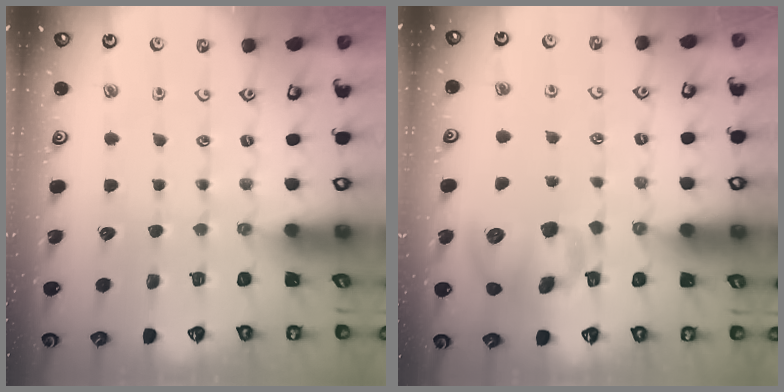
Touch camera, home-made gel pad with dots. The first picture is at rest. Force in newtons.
{"total": 10.7, "press": 10.5, "slide": 1.8}